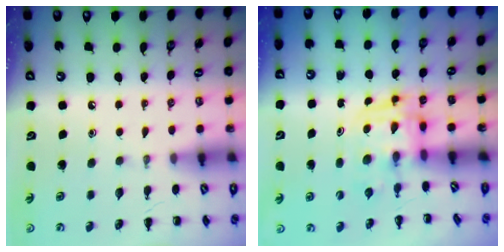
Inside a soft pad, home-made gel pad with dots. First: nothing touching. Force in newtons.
{"total": 3.2, "press": 3.1, "slide": 0.5}